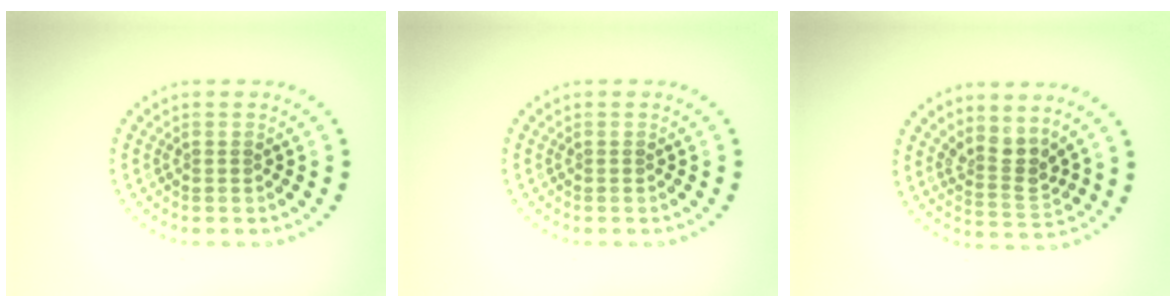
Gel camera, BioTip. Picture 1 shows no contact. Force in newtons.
{"total": 0.0}
{"total": 2.8, "press": 2.0, "slide": 2.0}